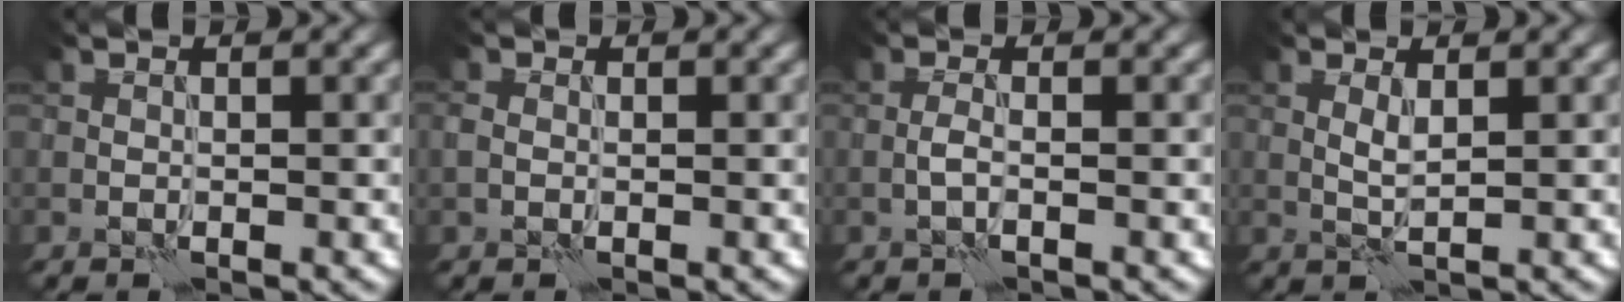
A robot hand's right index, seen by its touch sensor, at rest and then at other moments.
{"total": 1.1, "force": [-0.3, 1.0, 0.5], "torque": [-0.012, 0.001, -0.009]}
{"total": 1.3, "force": [-0.5, 0.2, 1.1], "torque": [-0.026, 0.004, -0.014]}
{"total": 1.3, "force": [0.5, 0.1, 1.2], "torque": [-0.030, 0.001, 0.009]}